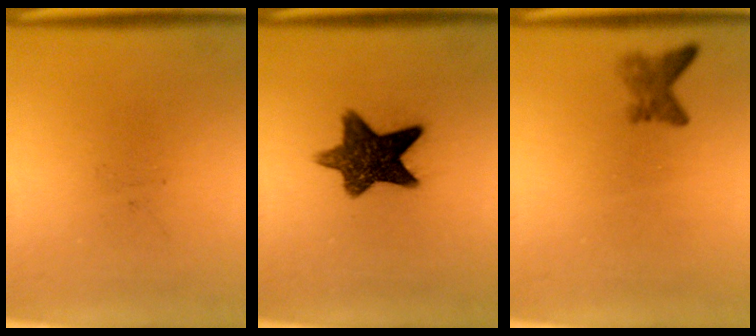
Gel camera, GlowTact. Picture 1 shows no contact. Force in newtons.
{"total": 10.7}
{"total": 2.0}